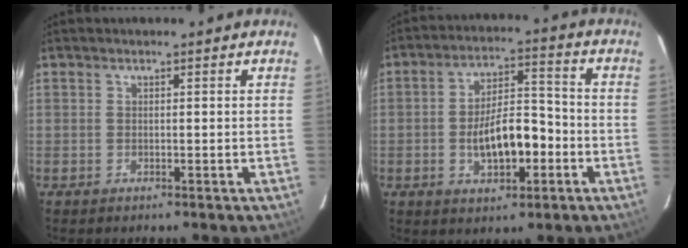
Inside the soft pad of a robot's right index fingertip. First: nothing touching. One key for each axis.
{"total": 10.7, "fx": -3.2, "fy": 4.7, "fz": 9.0, "tx": -0.165, "ty": 0.015, "tz": -0.043}